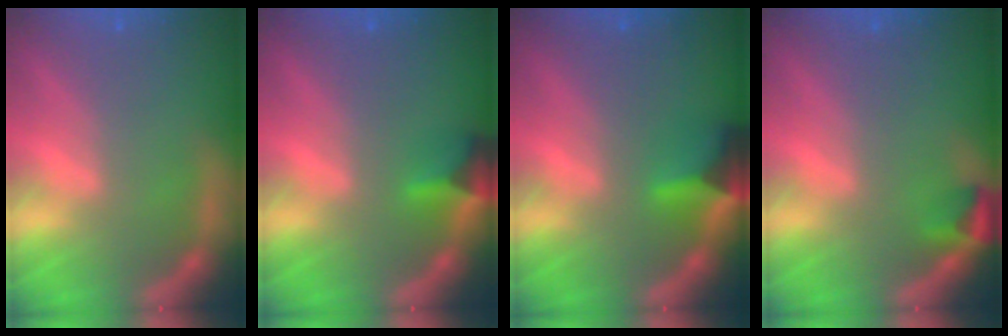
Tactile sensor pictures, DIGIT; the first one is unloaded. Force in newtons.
{"total": 2.9}
{"total": 4.5}
{"total": 1.9}